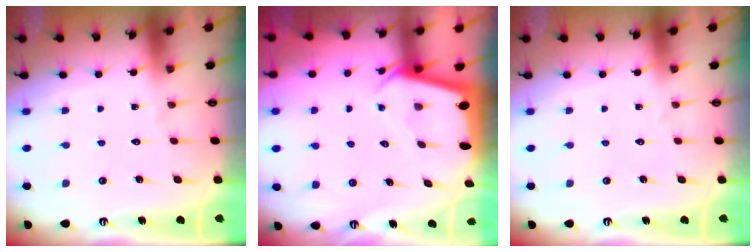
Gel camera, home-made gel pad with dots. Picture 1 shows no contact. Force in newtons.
{"total": 2.5, "press": 2.5, "slide": 0.2}
{"total": 0.0}